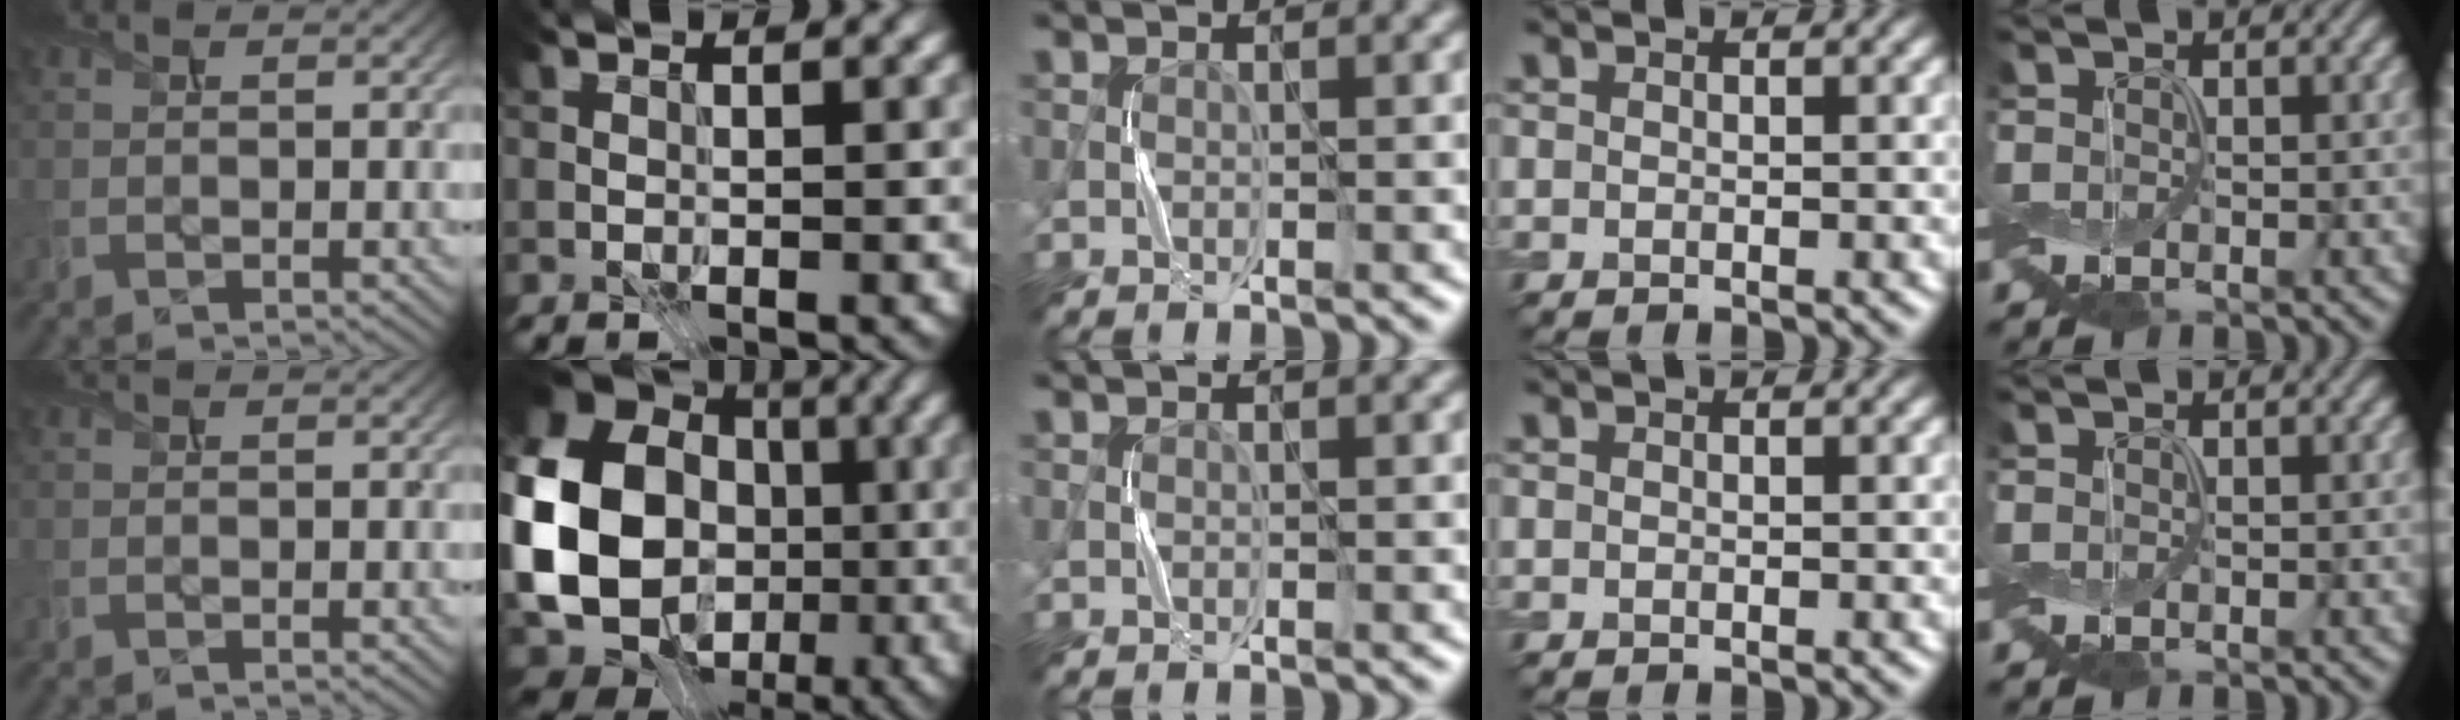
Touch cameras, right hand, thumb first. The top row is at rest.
{"index": {"total": 20.1, "force": [-2.0, 16.9, 10.7], "torque": [-0.215, -0.020, -0.065]}}